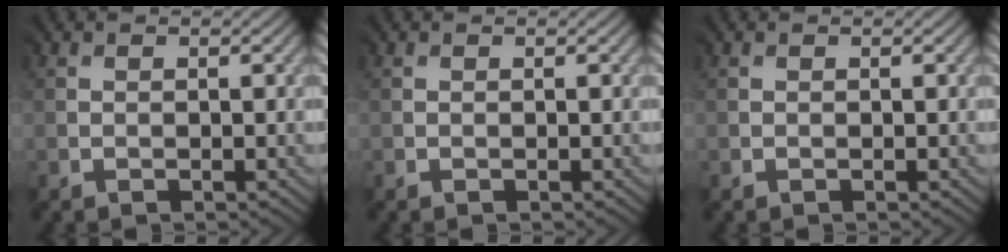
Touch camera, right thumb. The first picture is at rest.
{"total": 0.0}
{"total": 0.0}